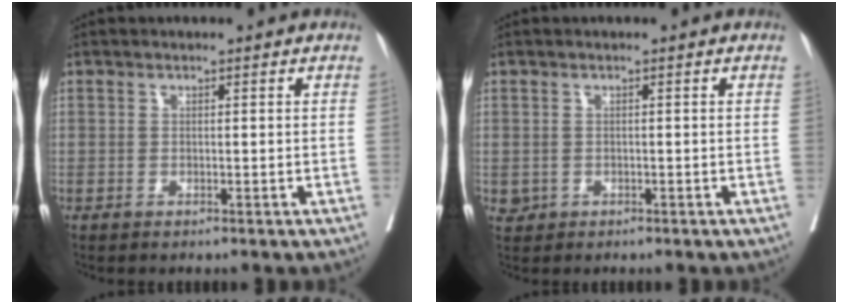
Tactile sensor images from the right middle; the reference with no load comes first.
{"total": 1.3, "force": [-0.2, 1.2, 0.3], "torque": [-0.007, 0.002, 0.003]}